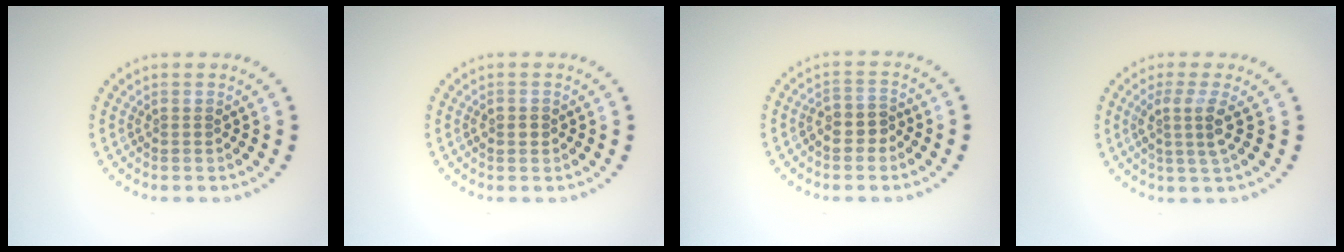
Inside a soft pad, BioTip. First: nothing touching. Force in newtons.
{"total": 1.5, "press": 1.5, "slide": 0.2}
{"total": 2.3, "press": 2.1, "slide": 0.8}
{"total": 2.5, "press": 1.9, "slide": 1.7}